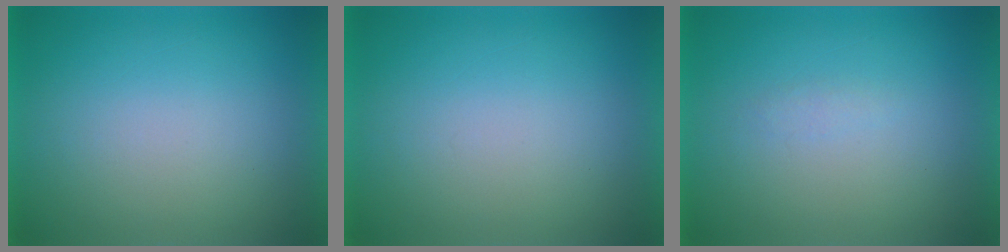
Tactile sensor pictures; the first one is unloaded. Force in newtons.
{"total": 0.0}
{"total": 1.0}